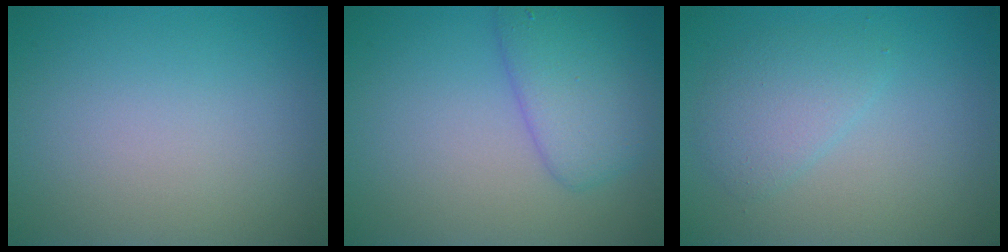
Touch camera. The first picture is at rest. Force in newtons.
{"total": 4.2, "press": 4.2, "slide": 0.2}
{"total": 2.6, "press": 2.6, "slide": 0.3}